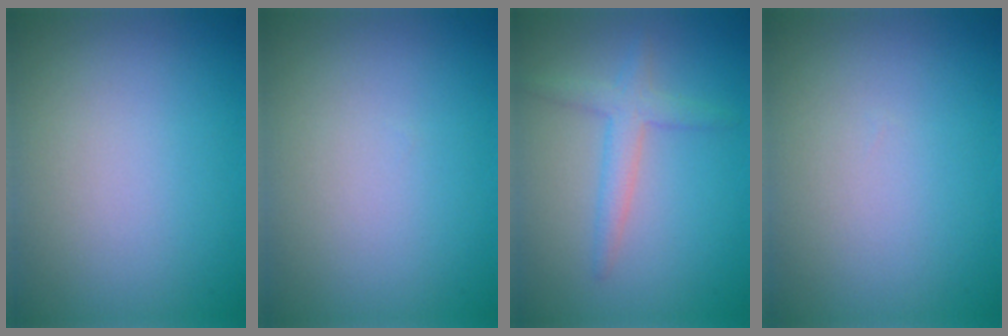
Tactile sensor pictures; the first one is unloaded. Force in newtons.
{"total": 0.0}
{"total": 2.5, "press": 2.5, "slide": 0.1}
{"total": 0.0}